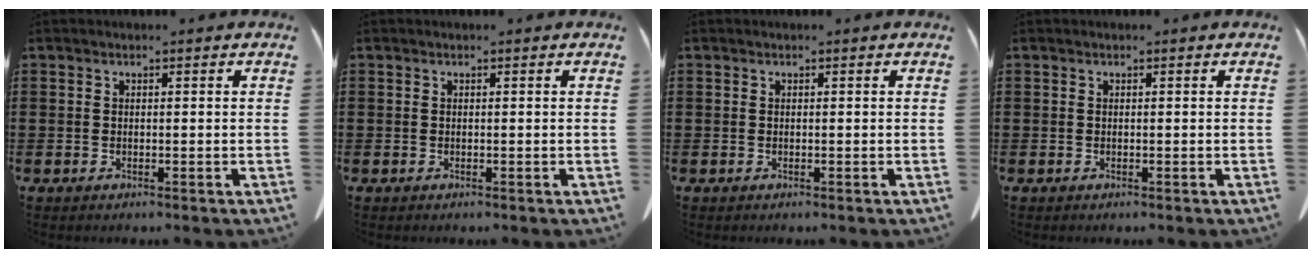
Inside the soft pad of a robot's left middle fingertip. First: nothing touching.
{"total": 0.0}
{"total": 0.0}
{"total": 0.0}